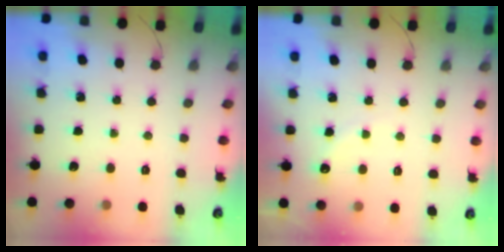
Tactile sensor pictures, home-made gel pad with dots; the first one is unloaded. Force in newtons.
{"total": 7.4, "press": 7.2, "slide": 1.4}